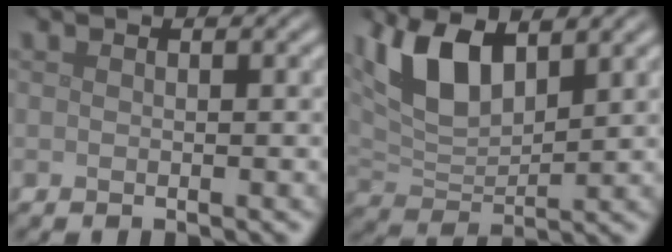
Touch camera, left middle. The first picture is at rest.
{"total": 7.0, "force": [3.4, 3.3, 5.2], "torque": [-0.108, 0.006, 0.061]}